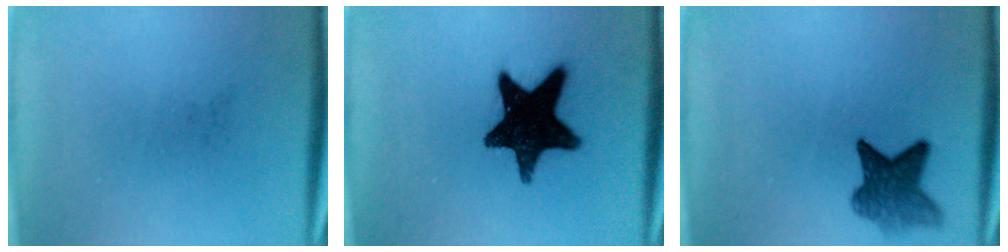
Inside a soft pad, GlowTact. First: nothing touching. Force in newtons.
{"total": 17.4}
{"total": 5.9}